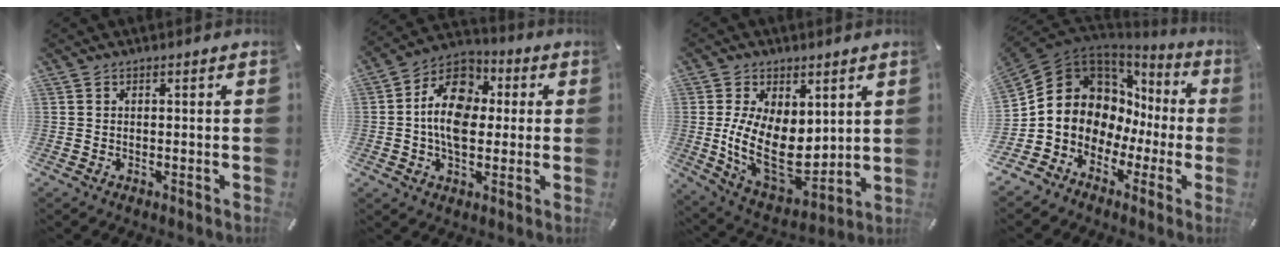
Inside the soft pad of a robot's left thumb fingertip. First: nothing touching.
{"total": 14.7, "force": [0.1, 10.6, 10.2], "torque": [-0.183, 0.011, 0.000]}
{"total": 17.0, "force": [1.3, 10.9, 12.9], "torque": [-0.245, -0.037, 0.029]}
{"total": 10.4, "force": [1.0, 10.0, 2.9], "torque": [-0.069, -0.041, 0.027]}